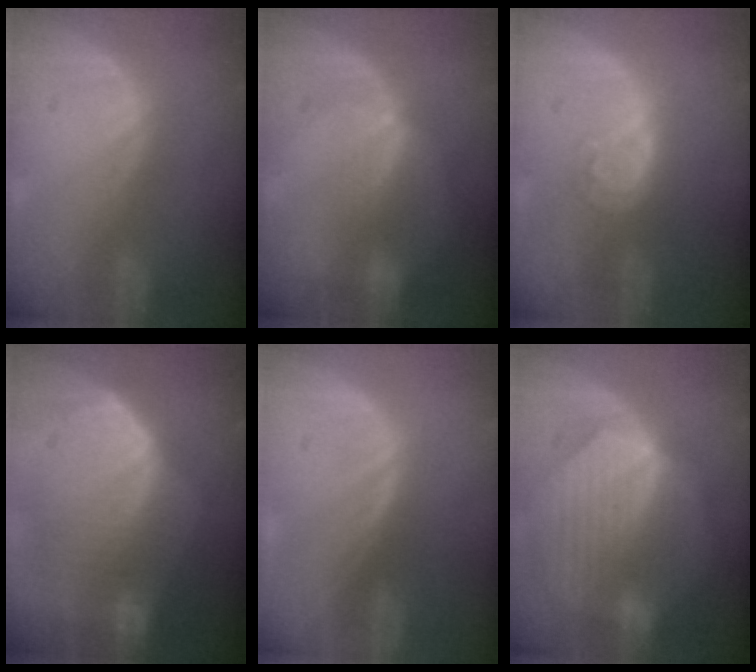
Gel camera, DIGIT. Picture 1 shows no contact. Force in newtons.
{"total": 3.4, "press": 3.2, "slide": 1.1}
{"total": 4.4, "press": 3.9, "slide": 1.9}
{"total": 10.8, "press": 9.5, "slide": 5.2}
{"total": 0.0}
{"total": 9.8, "press": 8.7, "slide": 4.5}